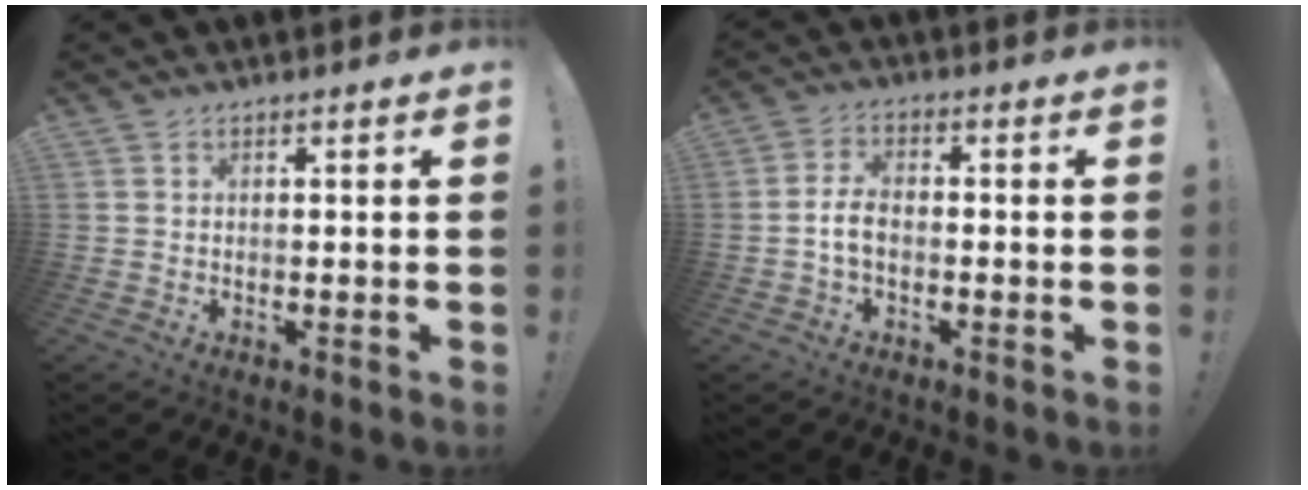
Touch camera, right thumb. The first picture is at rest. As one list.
[{"total": 5.3, "force": [-1.3, 2.9, 4.3], "torque": [-0.098, 0.009, -0.025]}]